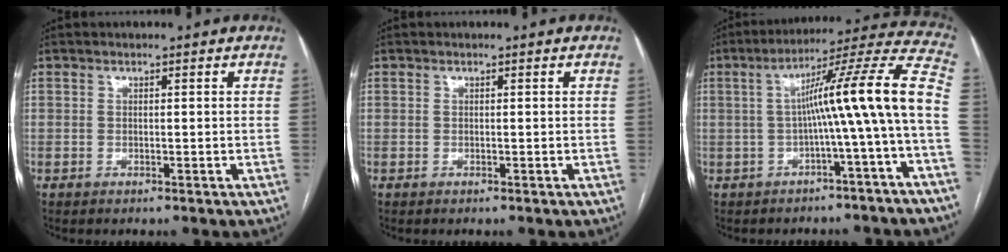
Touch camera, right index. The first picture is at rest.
{"total": 0.0}
{"total": 13.9, "force": [-1.9, -1.8, 13.6], "torque": [-0.181, 0.036, -0.034]}